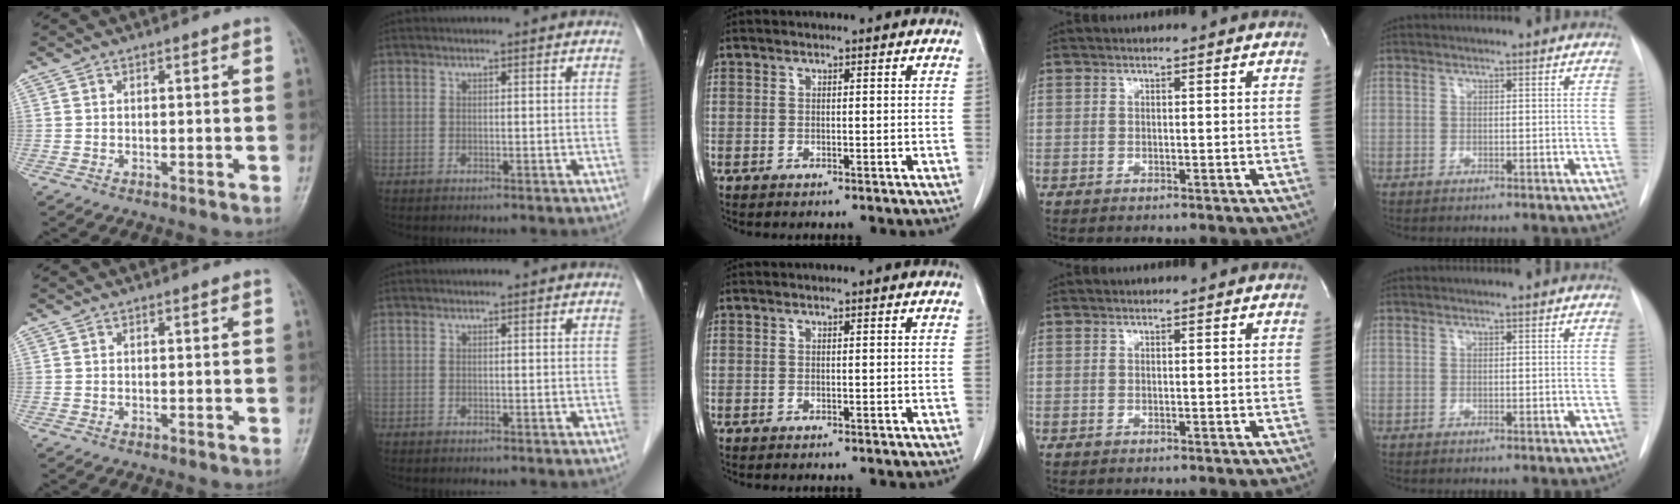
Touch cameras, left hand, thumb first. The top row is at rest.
{}